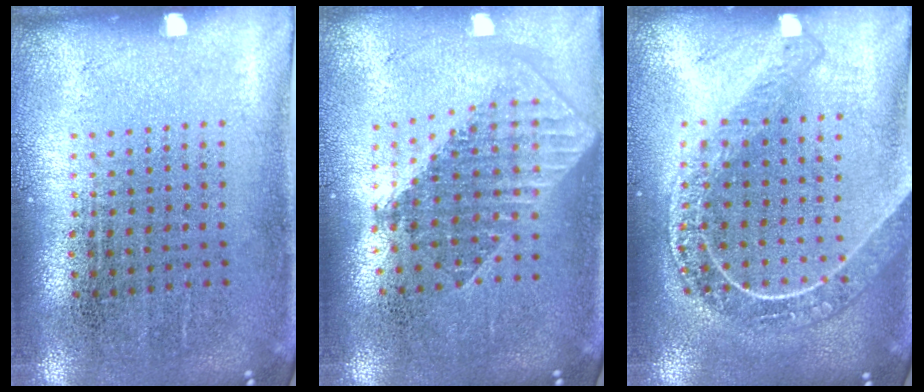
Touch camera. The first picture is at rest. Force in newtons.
{"total": 1.8, "press": 1.4, "slide": 1.1}
{"total": 2.0, "press": 1.7, "slide": 1.0}